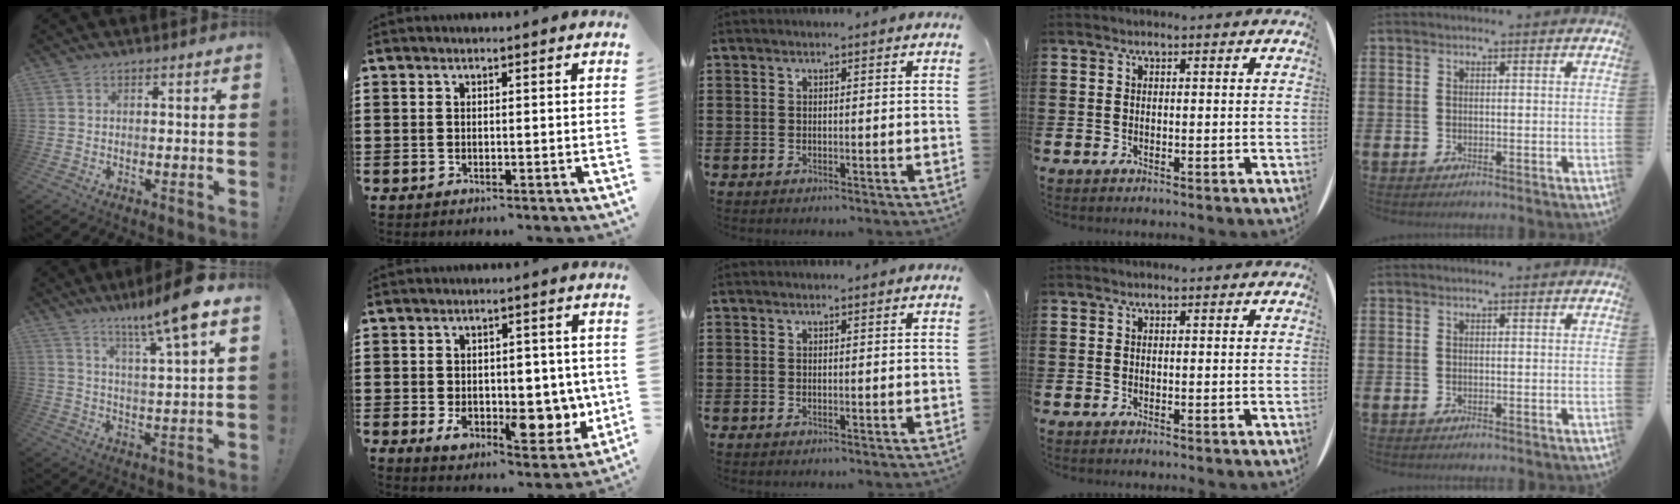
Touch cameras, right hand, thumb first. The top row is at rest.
{"thumb": {"total": 13.3, "force": [8.5, 0.9, 10.2], "torque": [-0.161, -0.049, 0.128]}, "index": {"total": 9.2, "force": [-1.2, 5.9, 7.0], "torque": [-0.083, 0.000, -0.013]}}